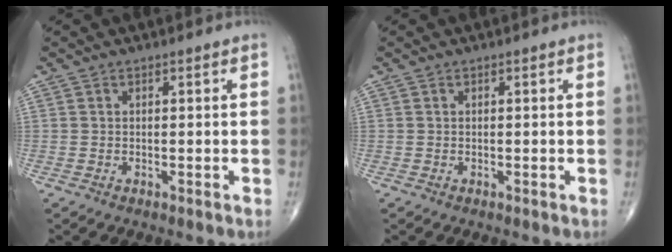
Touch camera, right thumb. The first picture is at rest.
{"total": 0.0}